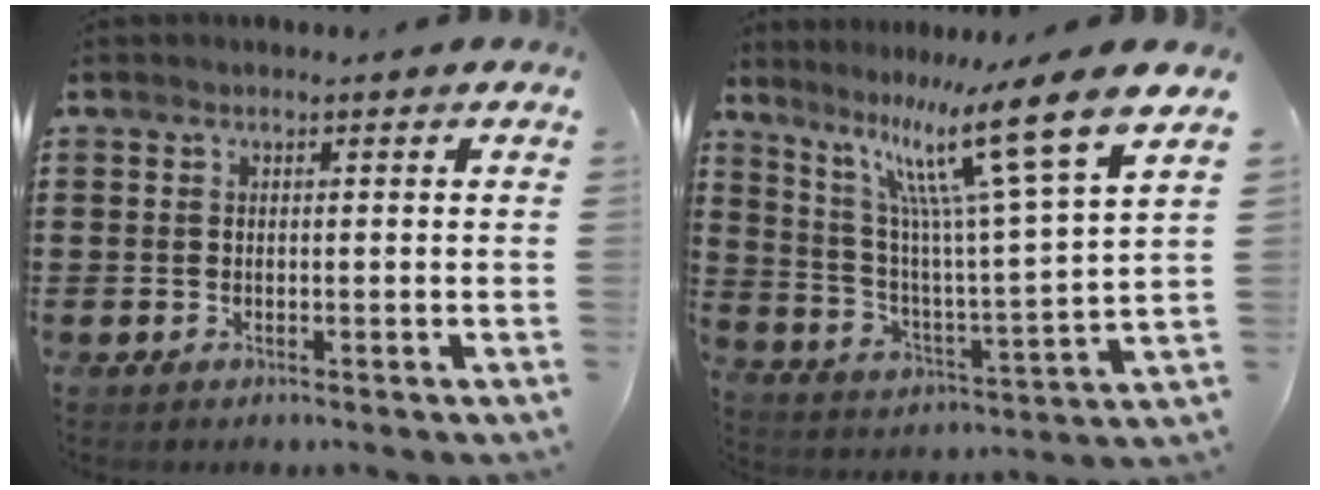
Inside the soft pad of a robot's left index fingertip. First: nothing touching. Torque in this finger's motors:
{"motor_torque": [2.14, 0.00, 0.59, 0.21]}